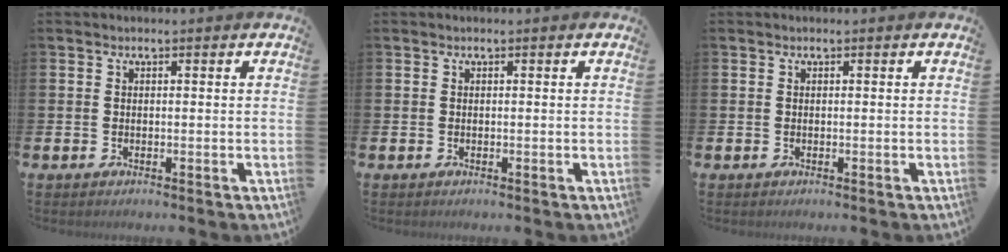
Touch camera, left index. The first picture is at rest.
{"total": 0.0}
{"total": 0.0}